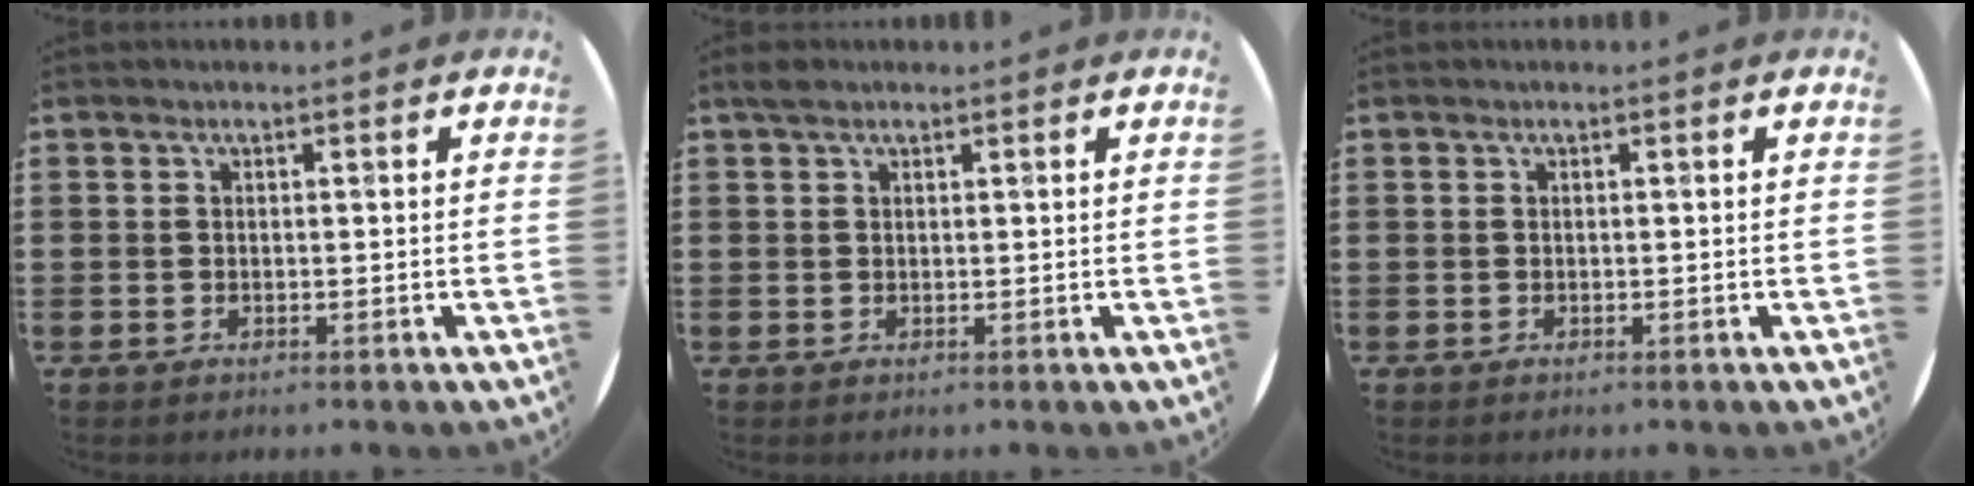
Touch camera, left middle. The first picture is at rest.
{"total": 1.2, "force": [1.0, 0.6, 0.5], "torque": [-0.003, 0.001, 0.016]}
{"total": 0.0}